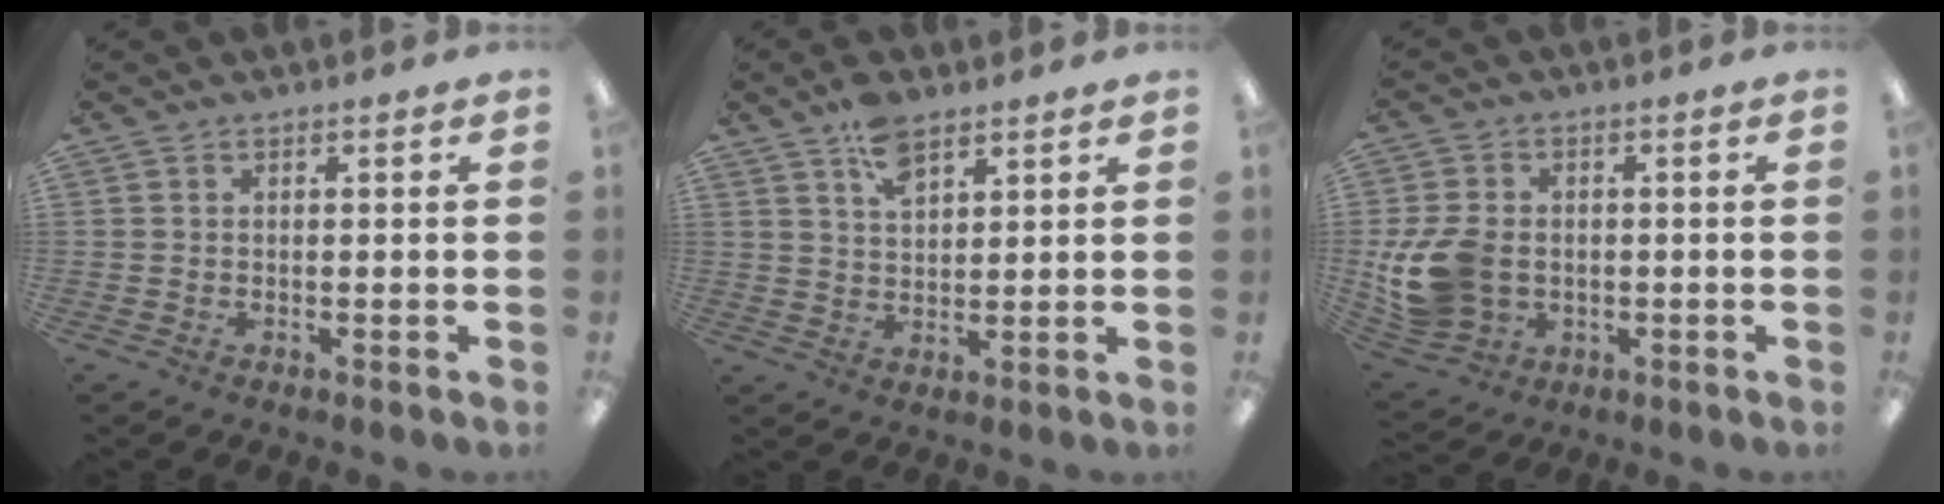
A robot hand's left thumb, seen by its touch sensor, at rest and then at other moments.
{"total": 6.8, "force": [4.6, 3.1, 3.9], "torque": [-0.064, -0.017, 0.081]}
{"total": 13.1, "force": [-1.5, 10.0, 8.3], "torque": [-0.191, 0.009, -0.024]}